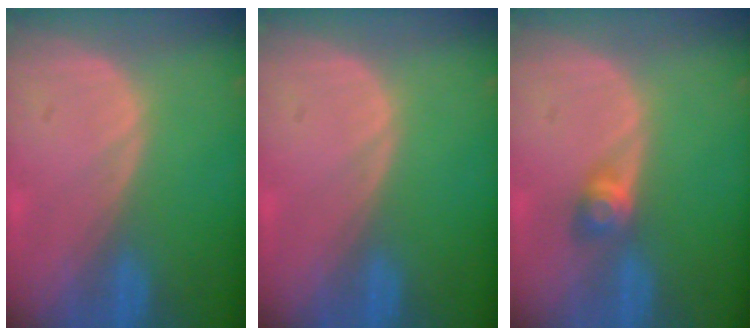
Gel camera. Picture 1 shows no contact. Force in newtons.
{"total": 0.0}
{"total": 3.0, "press": 2.6, "slide": 1.5}